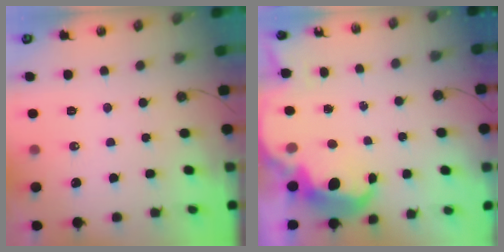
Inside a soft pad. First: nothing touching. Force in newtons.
{"total": 6.7, "press": 6.7, "slide": 0.4}